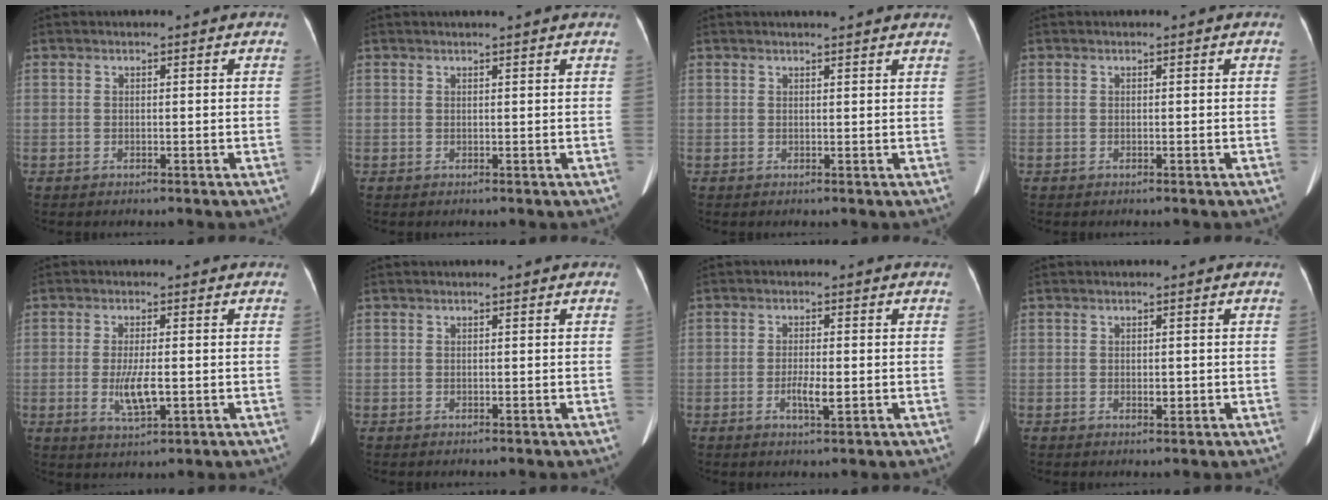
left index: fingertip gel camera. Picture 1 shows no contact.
{"total": 2.6, "force": [2.3, -0.2, 1.1], "torque": [-0.014, 0.015, 0.027]}
{"total": 5.0, "force": [4.5, 0.4, 2.0], "torque": [-0.025, 0.016, 0.045]}
{"total": 0.0}
{"total": 5.0, "force": [-0.9, 1.3, 4.7], "torque": [-0.097, -0.011, -0.013]}
{"total": 0.0}
{"total": 3.2, "force": [-0.9, 0.7, 3.0], "torque": [-0.057, -0.003, -0.013]}
{"total": 1.2, "force": [-0.3, 0.7, 1.0], "torque": [-0.016, -0.002, -0.003]}